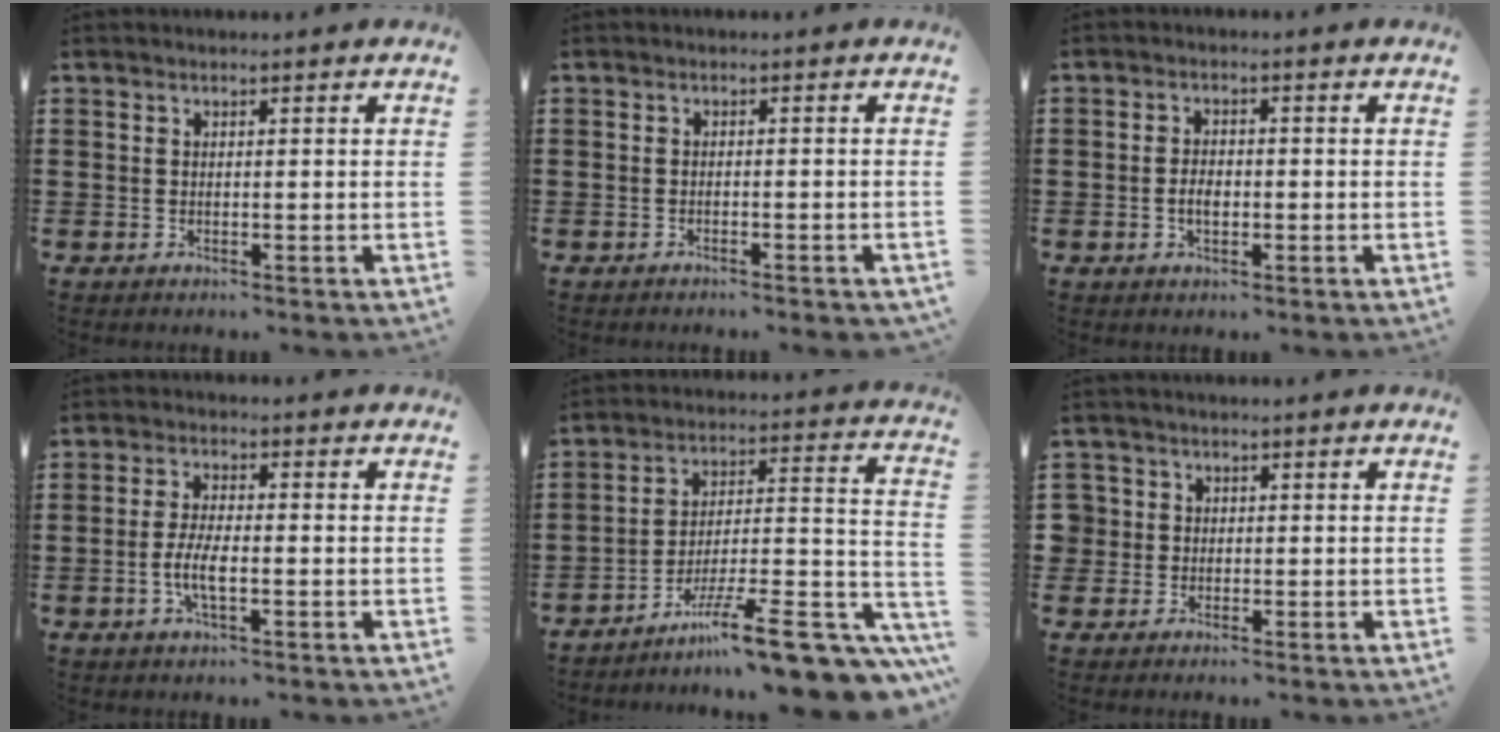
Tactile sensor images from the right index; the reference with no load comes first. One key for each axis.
{"total": 0.9, "fx": -0.8, "fy": -0.1, "fz": 0.4, "tx": -0.008, "ty": -0.002, "tz": -0.016}
{"total": 2.7, "fx": -0.6, "fy": 1.5, "fz": 2.1, "tx": -0.048, "ty": 0.001, "tz": -0.014}
{"total": 4.6, "fx": -1.3, "fy": 1.4, "fz": 4.2, "tx": -0.100, "ty": -0.004, "tz": -0.032}
{"total": 14.3, "fx": -9.9, "fy": 2.7, "fz": 10.0, "tx": -0.127, "ty": 0.024, "tz": -0.170}
{"total": 2.2, "fx": 0.0, "fy": 2.2, "fz": 0.2, "tx": -0.016, "ty": 0.008, "tz": -0.002}